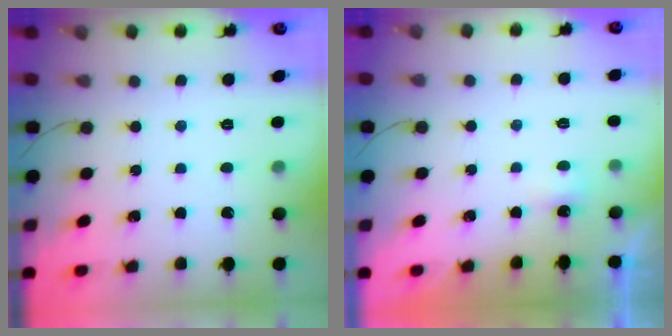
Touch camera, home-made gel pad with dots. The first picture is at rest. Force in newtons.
{"total": 1.6, "press": 1.5, "slide": 0.6}